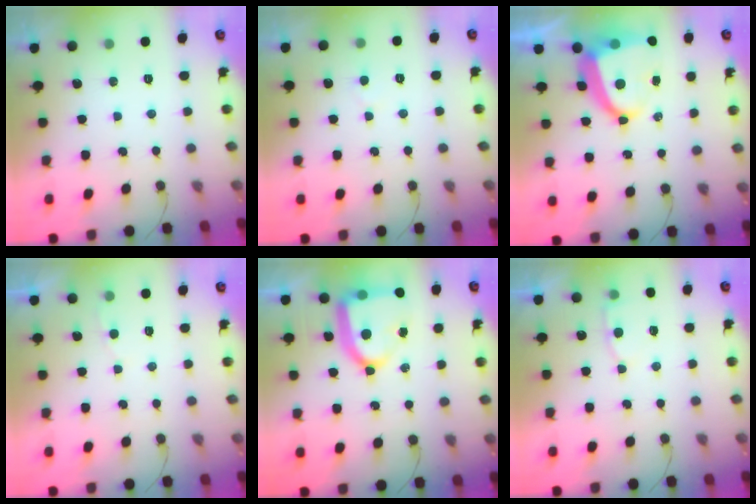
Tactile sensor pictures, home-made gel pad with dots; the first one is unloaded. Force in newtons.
{"total": 2.7, "press": 2.7, "slide": 0.2}
{"total": 12.5, "press": 12.4, "slide": 2.0}
{"total": 2.0, "press": 2.0, "slide": 0.2}
{"total": 16.9, "press": 16.8, "slide": 1.6}
{"total": 4.3, "press": 4.3, "slide": 0.6}